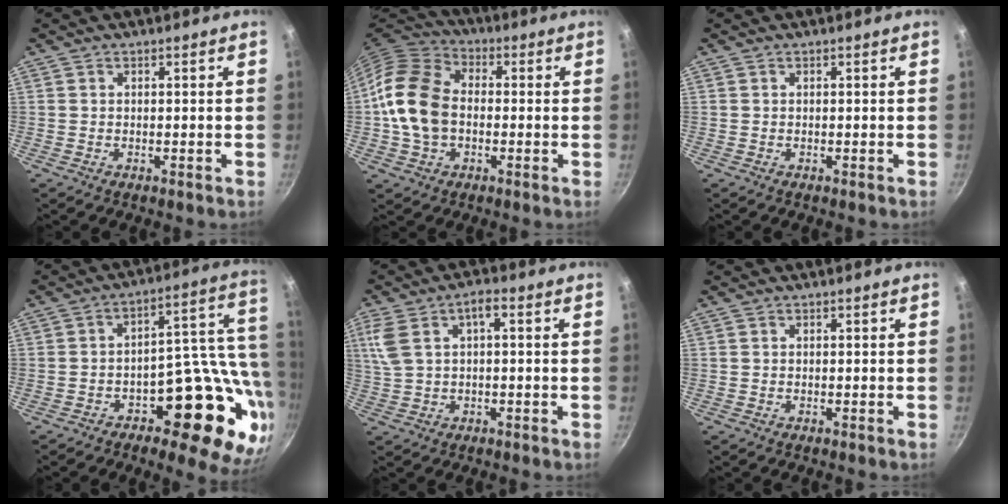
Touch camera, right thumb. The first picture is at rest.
{"total": 13.8, "force": [-0.9, 9.8, 9.6], "torque": [-0.162, 0.025, -0.032]}
{"total": 0.0}
{"total": 20.3, "force": [-6.5, 11.2, 15.6], "torque": [-0.122, 0.046, -0.087]}
{"total": 7.3, "force": [1.4, 3.5, 6.2], "torque": [-0.127, 0.016, 0.025]}
{"total": 0.0}